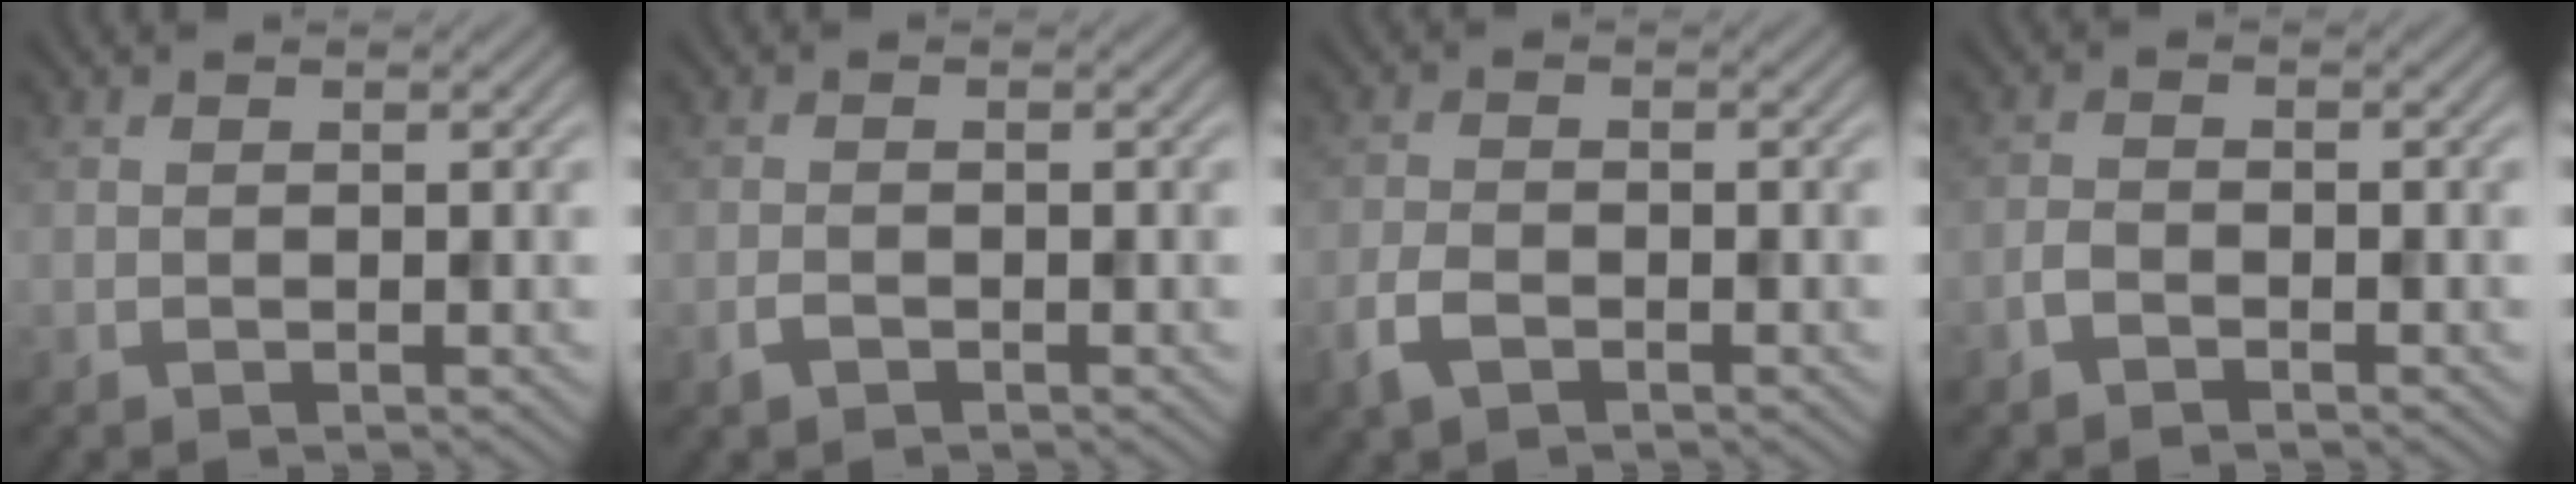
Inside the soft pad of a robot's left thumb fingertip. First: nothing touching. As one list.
[{"total": 1.2, "force": [-0.8, 0.5, 0.7], "torque": [-0.016, 0.001, -0.018]}, {"total": 2.9, "force": [-1.7, 1.4, 1.9], "torque": [-0.045, -0.004, -0.040]}, {"total": 1.5, "force": [-1.2, 0.5, 0.7], "torque": [-0.015, 0.003, -0.030]}]